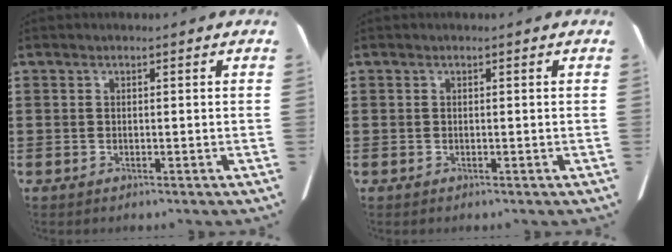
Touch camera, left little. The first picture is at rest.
{"total": 0.0}